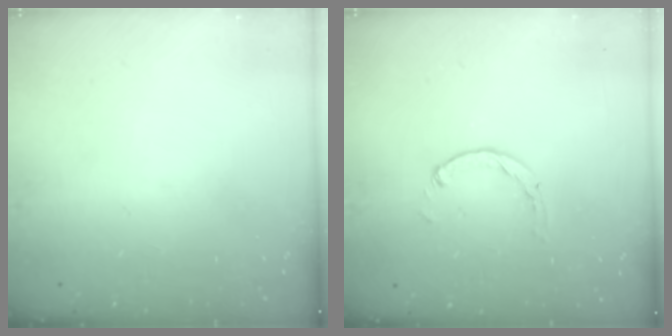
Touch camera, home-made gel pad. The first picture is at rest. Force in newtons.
{"total": 1.5, "press": 1.5, "slide": 0.2}